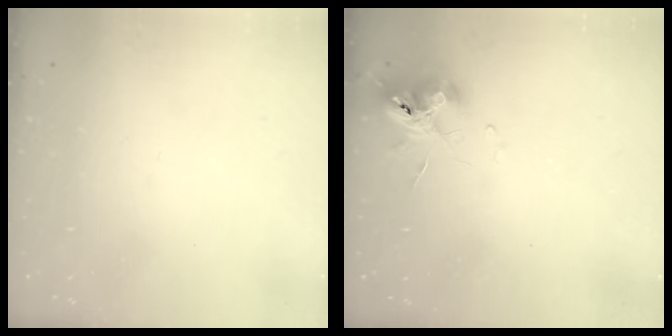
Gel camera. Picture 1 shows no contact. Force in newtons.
{"total": 10.9, "press": 10.9, "slide": 0.8}